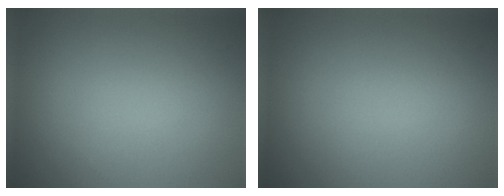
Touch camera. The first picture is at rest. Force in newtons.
{"total": 0.0}